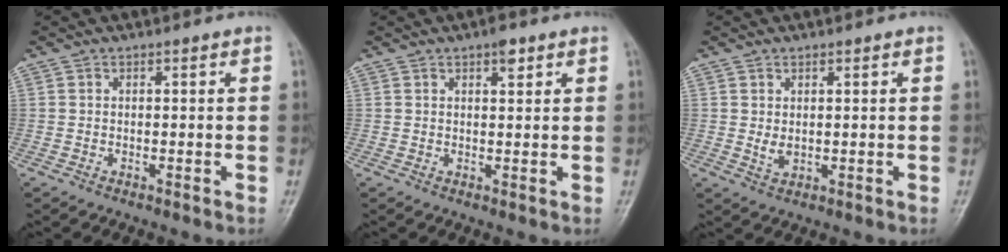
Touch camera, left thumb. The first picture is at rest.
{"total": 2.6, "force": [1.6, 1.0, 1.8], "torque": [-0.020, -0.006, 0.021]}
{"total": 2.3, "force": [0.6, 1.5, 1.7], "torque": [-0.025, -0.008, 0.015]}